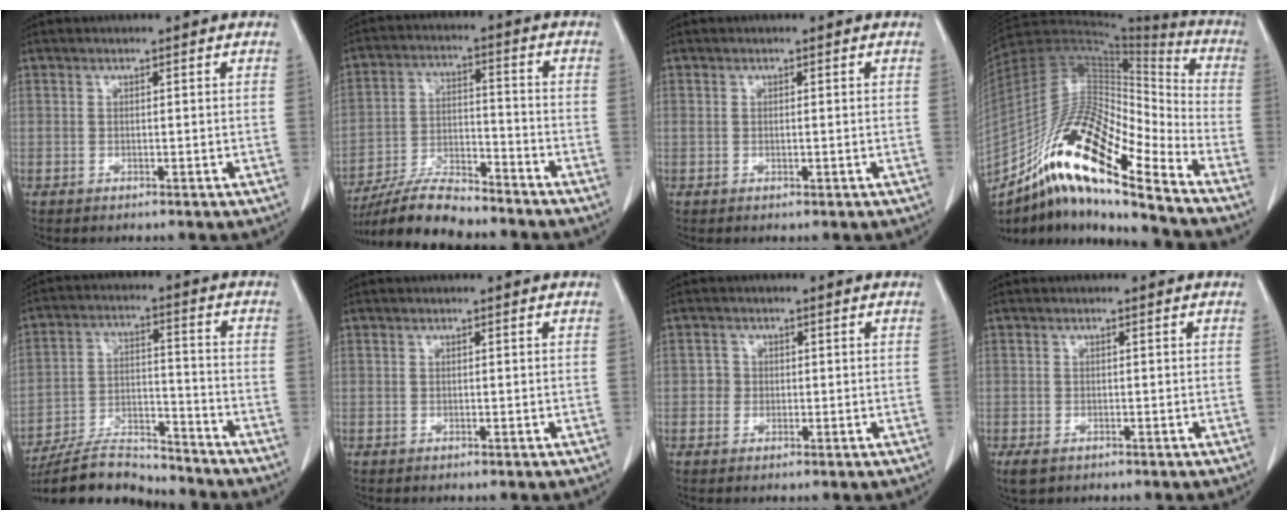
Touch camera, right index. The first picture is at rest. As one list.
[{"total": 10.7, "force": [-9.8, 1.8, 3.9], "torque": [-0.067, -0.005, -0.181]}, {"total": 0.6, "force": [0.0, 0.2, 0.6], "torque": [-0.014, -0.001, 0.002]}, {"total": 19.7, "force": [-13.0, 3.4, 14.4], "torque": [-0.281, 0.007, -0.235]}, {"total": 12.1, "force": [-11.6, 2.3, 2.6], "torque": [-0.038, 0.017, -0.206]}, {"total": 0.0}, {"total": 1.9, "force": [0.0, 1.9, 0.1], "torque": [0.007, 0.006, -0.003]}, {"total": 2.1, "force": [-1.0, 1.6, 0.9], "torque": [-0.018, -0.003, -0.010]}]